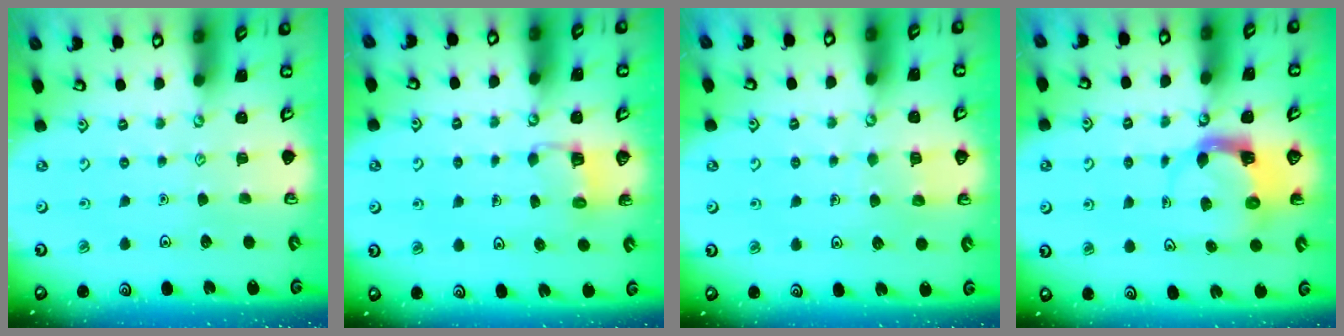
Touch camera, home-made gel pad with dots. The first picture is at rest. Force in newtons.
{"total": 3.3, "press": 3.3, "slide": 0.3}
{"total": 4.4, "press": 4.4, "slide": 0.3}
{"total": 3.9, "press": 3.8, "slide": 0.6}